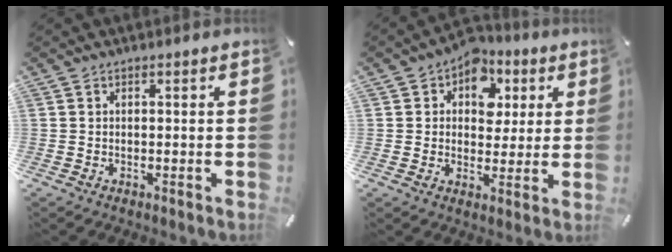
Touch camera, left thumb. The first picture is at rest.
{"total": 8.6, "force": [3.3, 7.0, 3.8], "torque": [-0.053, -0.024, 0.055]}